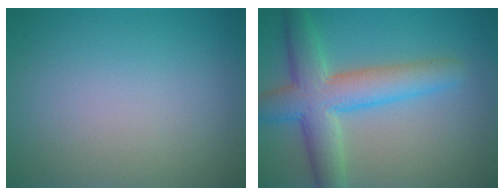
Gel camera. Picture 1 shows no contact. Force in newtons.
{"total": 7.1, "press": 7.0, "slide": 0.3}